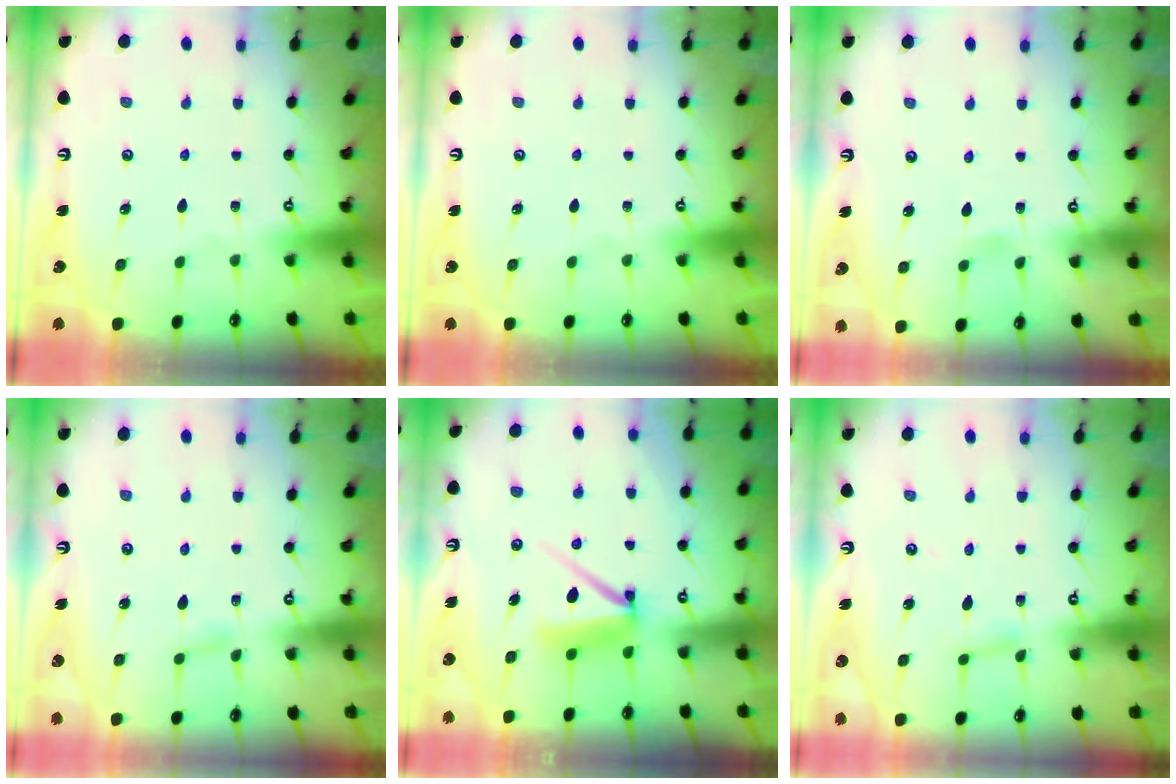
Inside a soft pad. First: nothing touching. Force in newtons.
{"total": 0.0}
{"total": 4.1, "press": 4.1, "slide": 0.5}
{"total": 4.0, "press": 4.0, "slide": 0.4}
{"total": 8.3, "press": 8.2, "slide": 0.9}
{"total": 2.8, "press": 2.8, "slide": 0.2}